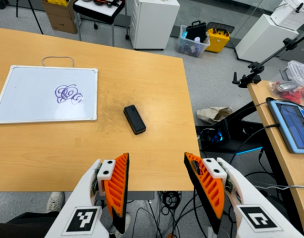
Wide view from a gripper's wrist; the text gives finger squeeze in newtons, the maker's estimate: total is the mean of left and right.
{"total": 0.0}